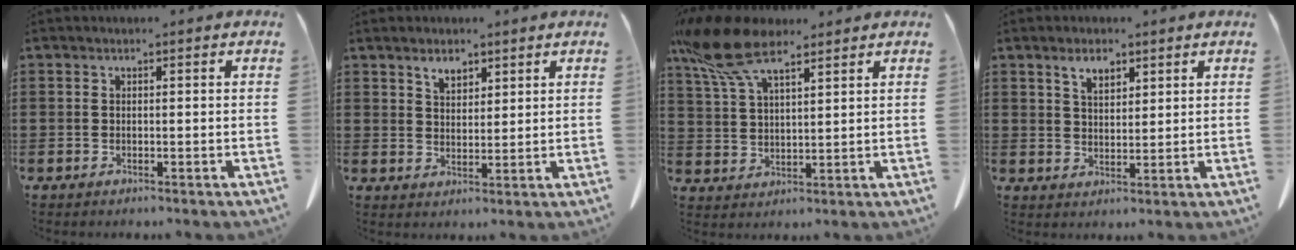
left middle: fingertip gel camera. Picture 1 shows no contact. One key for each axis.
{"total": 3.2, "fx": 2.4, "fy": 1.6, "fz": 1.4, "tx": -0.025, "ty": 0.003, "tz": 0.042}
{"total": 10.7, "fx": 7.4, "fy": 3.8, "fz": 6.8, "tx": -0.164, "ty": -0.014, "tz": 0.136}
{"total": 3.9, "fx": 2.6, "fy": 1.9, "fz": 2.2, "tx": -0.042, "ty": 0.004, "tz": 0.045}